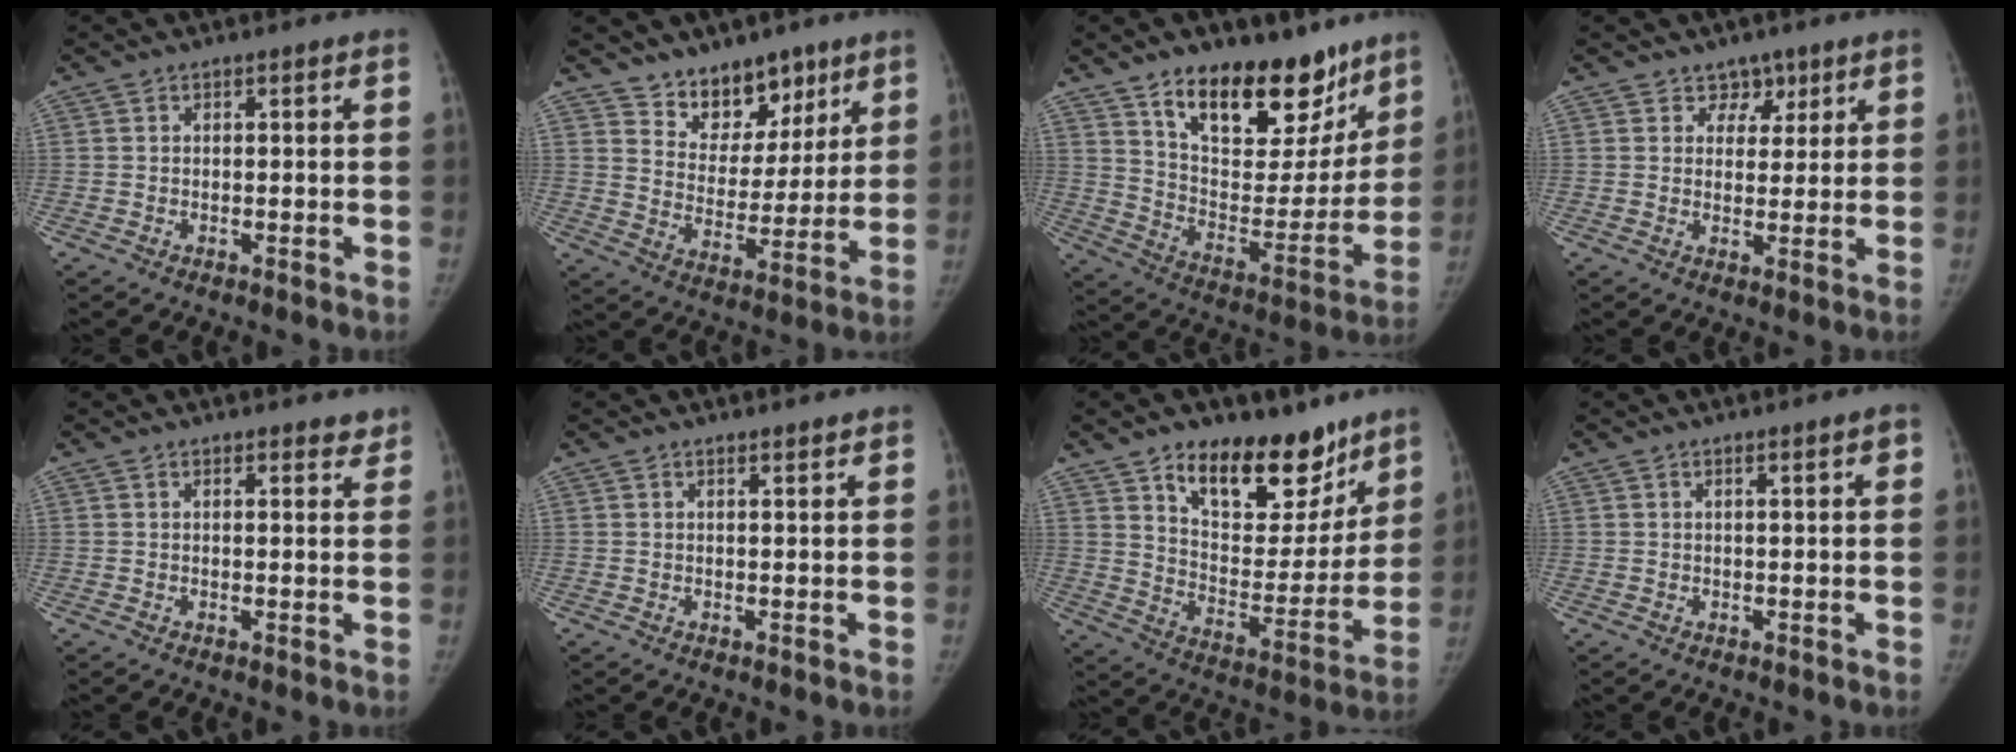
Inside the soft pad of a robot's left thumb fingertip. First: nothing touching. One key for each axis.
{"total": 11.6, "fx": 8.5, "fy": 6.8, "fz": 4.0, "tx": -0.013, "ty": -0.058, "tz": 0.148}
{"total": 23.7, "fx": 15.6, "fy": 11.9, "fz": 13.2, "tx": -0.142, "ty": -0.081, "tz": 0.248}
{"total": 3.9, "fx": 2.6, "fy": 2.9, "fz": 0.6, "tx": 0.022, "ty": -0.013, "tz": 0.037}
{"total": 3.1, "fx": 2.8, "fy": 1.0, "fz": 1.0, "tx": 0.012, "ty": -0.012, "tz": 0.026}
{"total": 1.3, "fx": 1.2, "fy": 0.1, "fz": 0.5, "tx": -0.003, "ty": -0.007, "tz": 0.021}
{"total": 20.8, "fx": 13.8, "fy": 10.7, "fz": 11.3, "tx": -0.107, "ty": -0.086, "tz": 0.217}
{"total": 1.9, "fx": 1.1, "fy": 0.1, "fz": 1.6, "tx": -0.024, "ty": -0.003, "tz": 0.015}